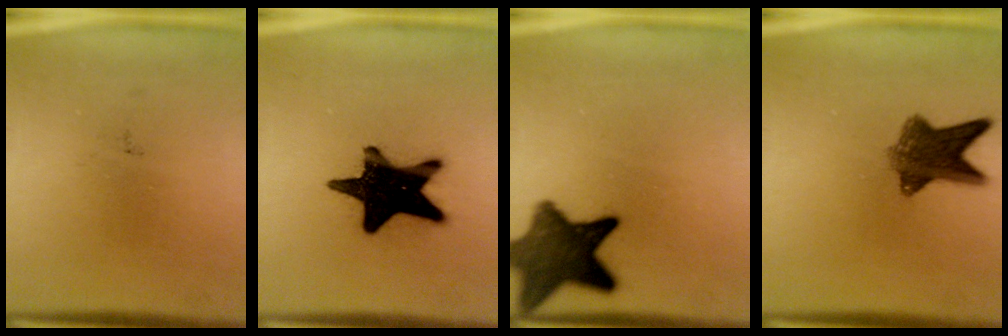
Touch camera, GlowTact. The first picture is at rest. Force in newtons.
{"total": 19.3}
{"total": 11.3}
{"total": 7.7}